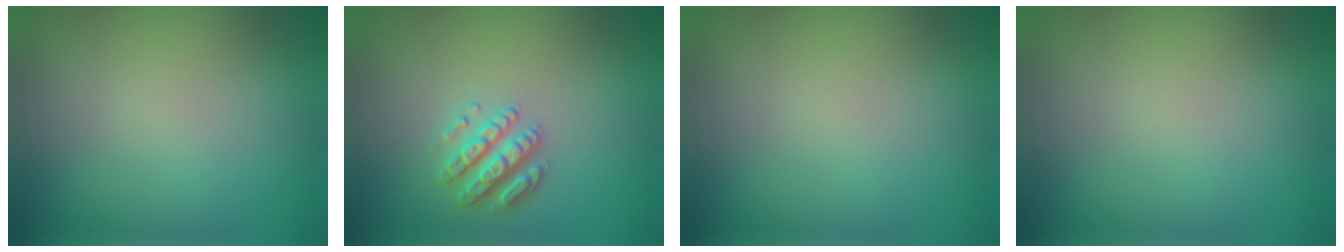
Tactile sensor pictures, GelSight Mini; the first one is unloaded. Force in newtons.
{"total": 2.9, "press": 2.8, "slide": 1.1}
{"total": 0.0}
{"total": 0.0}